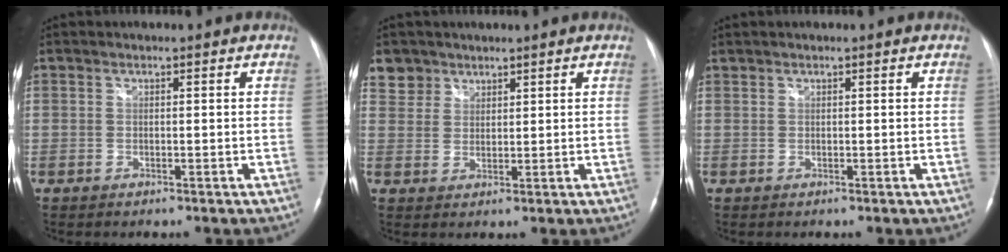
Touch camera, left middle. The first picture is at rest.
{"total": 3.9, "force": [2.8, 2.7, -0.5], "torque": [0.021, 0.003, 0.050]}
{"total": 0.0}